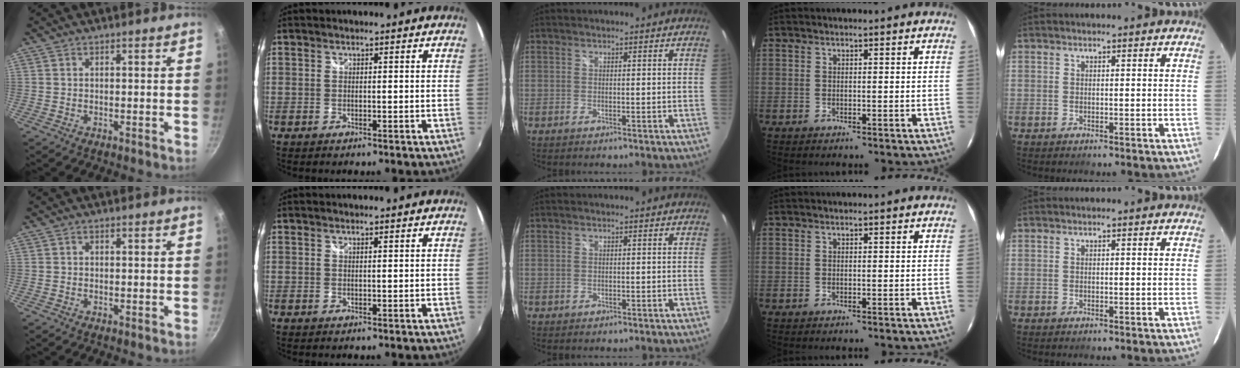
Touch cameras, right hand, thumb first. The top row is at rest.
{}